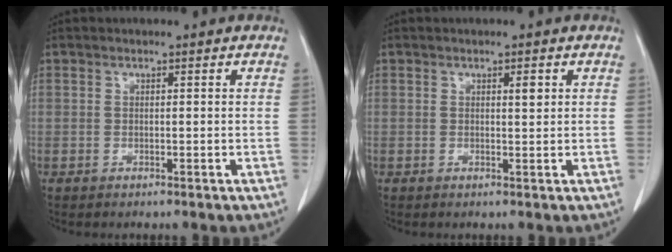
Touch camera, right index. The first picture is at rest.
{"total": 1.3, "force": [0.6, 0.3, 1.2], "torque": [-0.018, -0.001, 0.008]}